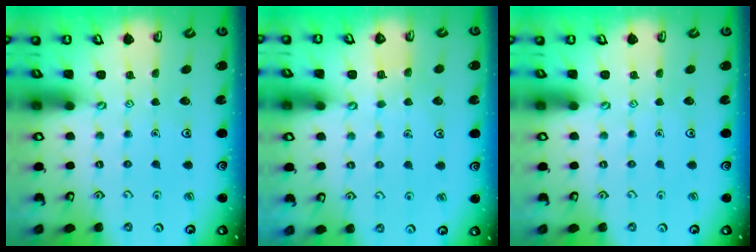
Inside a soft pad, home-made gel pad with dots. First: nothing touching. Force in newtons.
{"total": 3.3, "press": 3.3, "slide": 0.3}
{"total": 0.0}